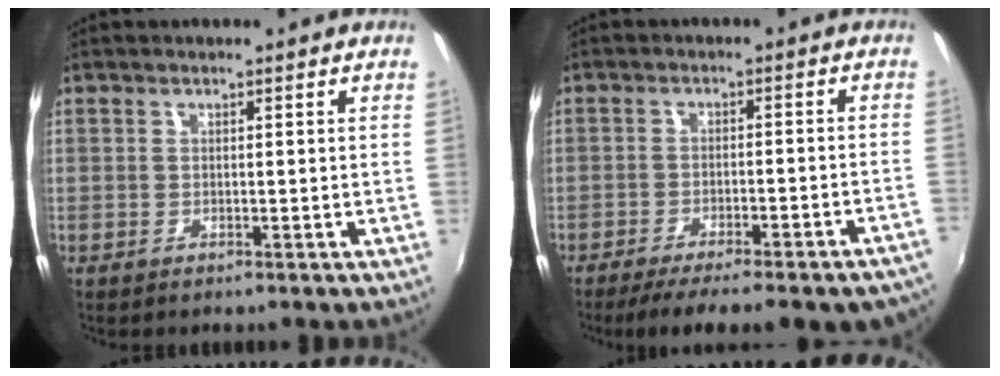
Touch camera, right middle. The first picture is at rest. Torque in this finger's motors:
{"motor_torque": [1.06, -1.08, 0.33, 0.07]}